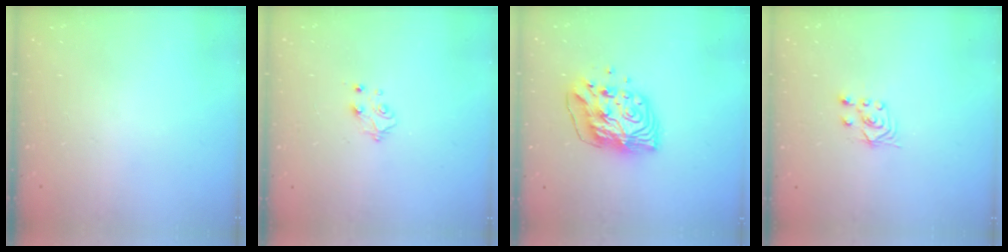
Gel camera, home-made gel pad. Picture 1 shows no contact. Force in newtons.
{"total": 4.4, "press": 4.4, "slide": 0.5}
{"total": 10.6, "press": 10.5, "slide": 1.6}
{"total": 3.0, "press": 2.8, "slide": 0.9}